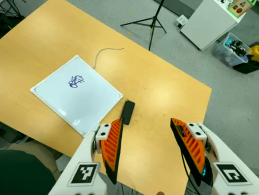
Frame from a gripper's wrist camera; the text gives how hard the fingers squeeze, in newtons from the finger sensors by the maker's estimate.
{"total": 0.0}